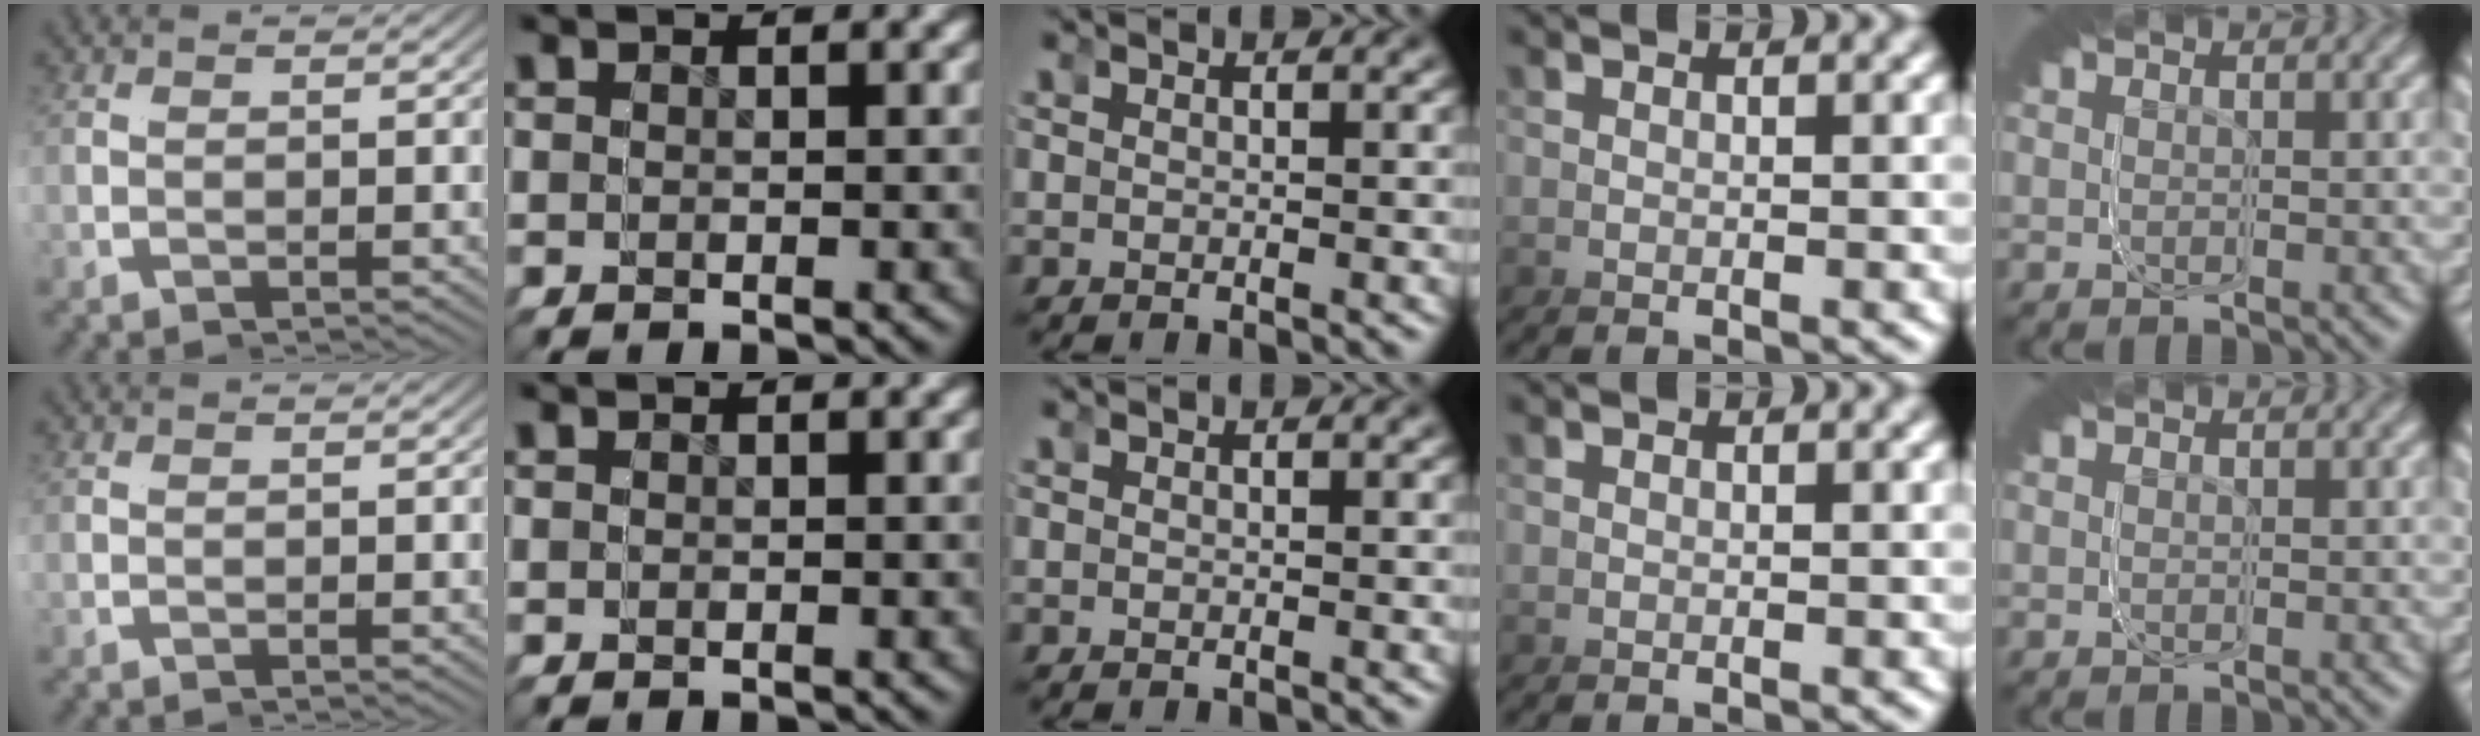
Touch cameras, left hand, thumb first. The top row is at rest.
{}